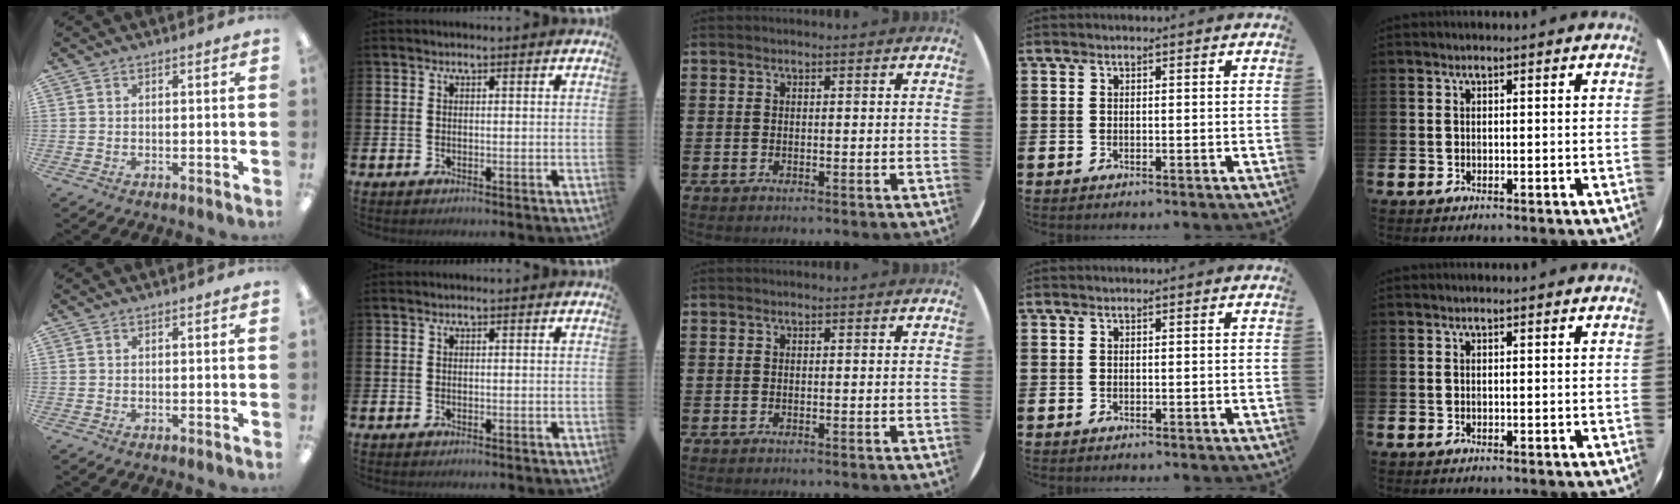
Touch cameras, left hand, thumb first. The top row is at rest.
{}